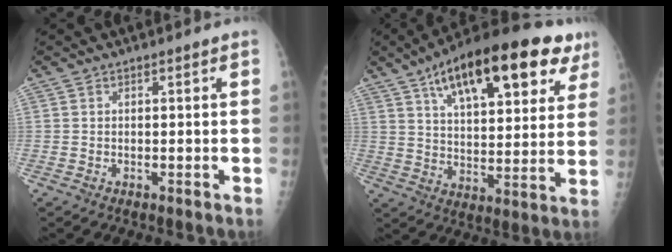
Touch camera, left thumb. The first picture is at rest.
{"total": 25.3, "force": [13.6, 9.8, 19.0], "torque": [-0.263, -0.011, 0.201]}